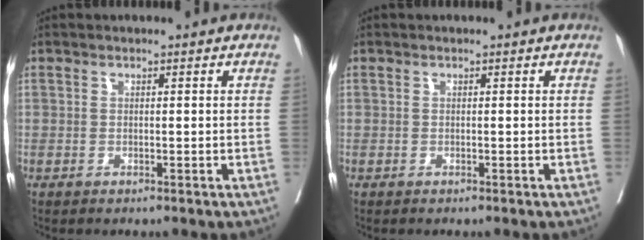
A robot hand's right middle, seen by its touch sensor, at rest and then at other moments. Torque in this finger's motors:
{"motor_torque": [0.30, -0.39, -0.01, 0.02]}